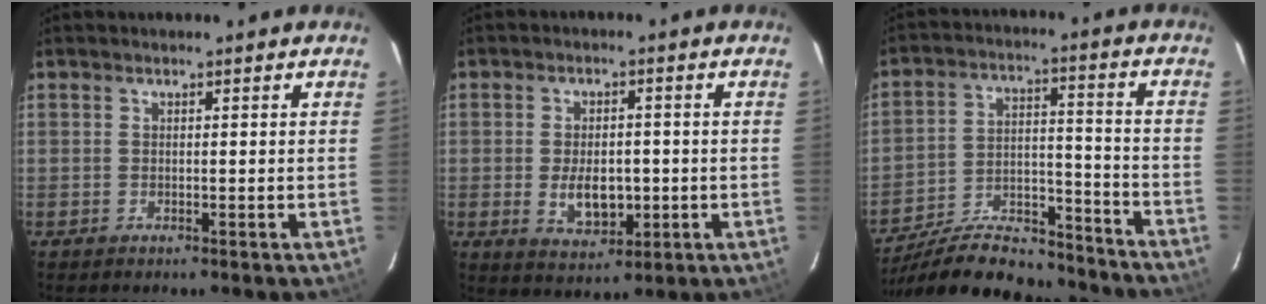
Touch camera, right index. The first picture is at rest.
{"total": 7.7, "force": [-1.2, 4.6, 6.0], "torque": [-0.115, -0.006, -0.010]}
{"total": 19.2, "force": [-16.9, 6.3, 6.6], "torque": [-0.129, 0.028, -0.250]}